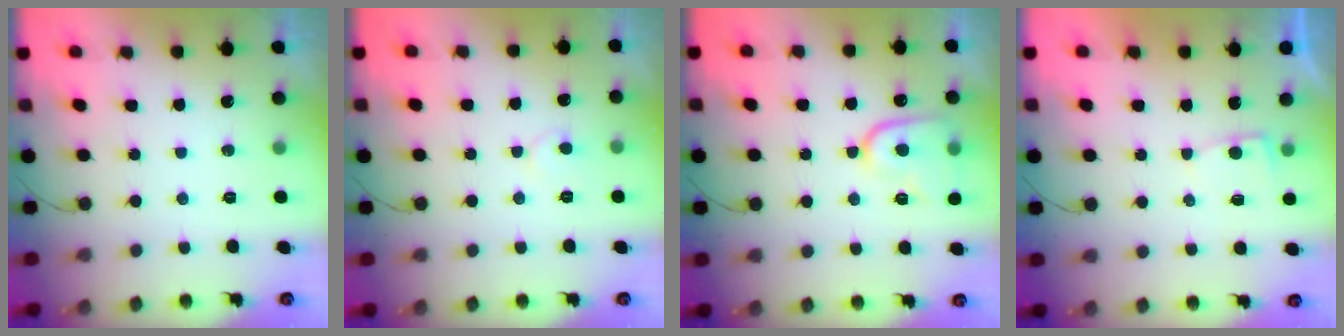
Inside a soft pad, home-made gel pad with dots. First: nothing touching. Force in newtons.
{"total": 5.0, "press": 4.9, "slide": 0.5}
{"total": 11.9, "press": 11.9, "slide": 1.1}
{"total": 2.2, "press": 2.2, "slide": 0.3}